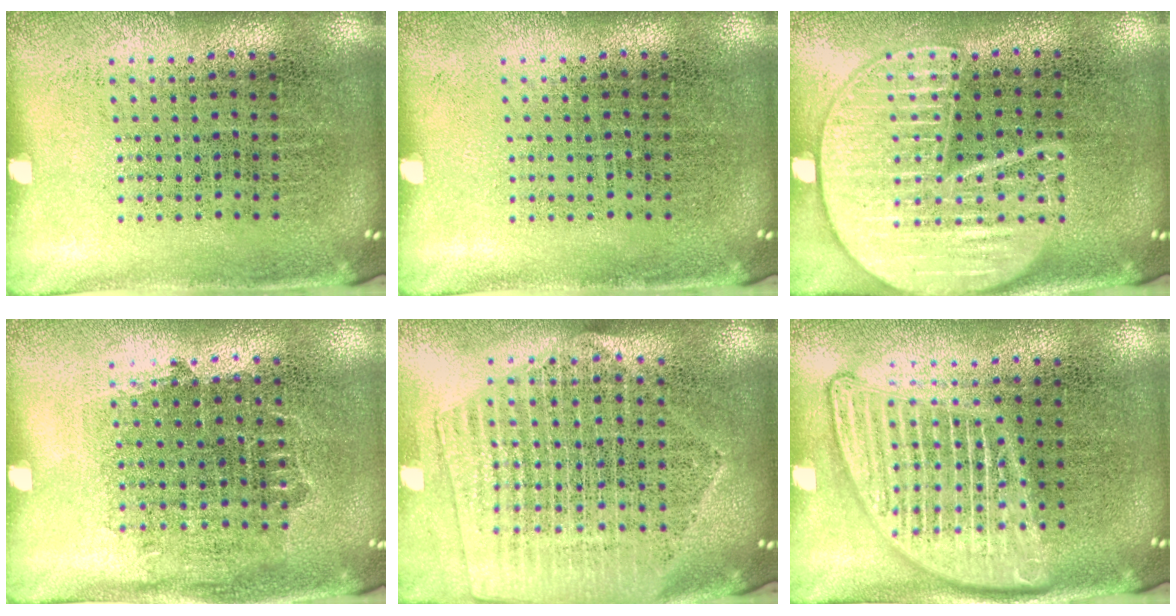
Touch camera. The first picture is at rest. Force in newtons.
{"total": 0.0}
{"total": 2.7, "press": 2.7, "slide": 0.2}
{"total": 0.8, "press": 0.7, "slide": 0.4}
{"total": 2.0, "press": 1.8, "slide": 0.9}
{"total": 2.7, "press": 2.7, "slide": 0.2}